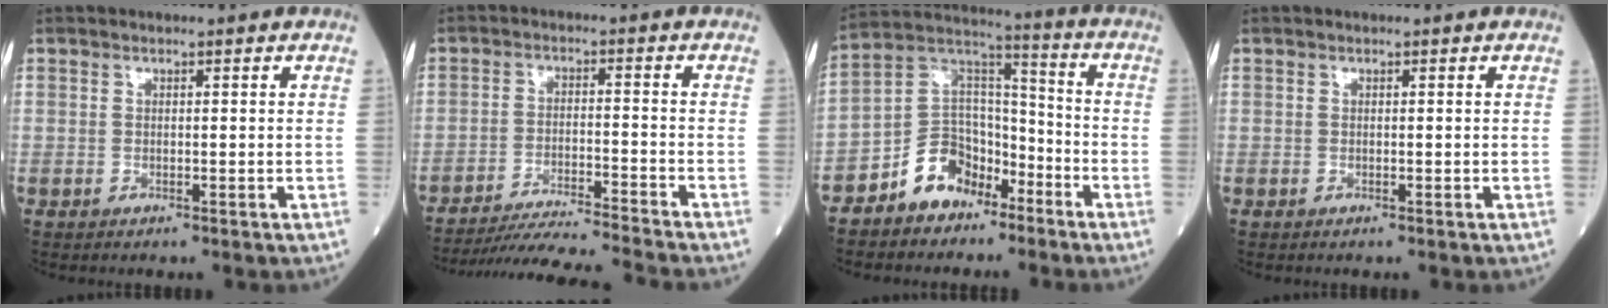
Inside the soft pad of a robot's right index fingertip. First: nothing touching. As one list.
[{"total": 14.0, "force": [-13.0, -2.0, 4.6], "torque": [-0.058, -0.026, -0.206]}, {"total": 9.8, "force": [-6.2, 6.7, 3.5], "torque": [-0.073, 0.044, -0.115]}, {"total": 0.0}]